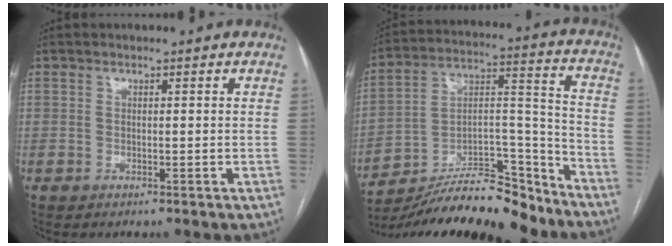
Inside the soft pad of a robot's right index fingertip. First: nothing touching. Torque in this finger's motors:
{"motor_torque": [0.28, -0.44, 0.62, 0.11]}